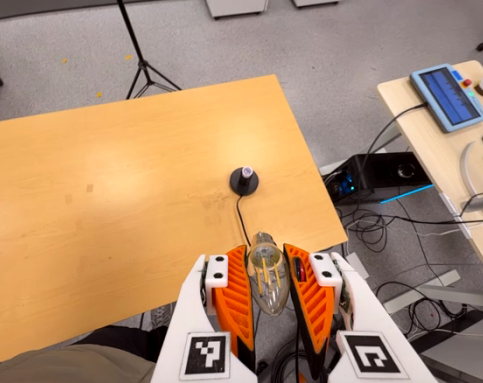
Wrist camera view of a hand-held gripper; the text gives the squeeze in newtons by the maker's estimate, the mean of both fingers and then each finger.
{"total": 18.6, "left": 19.9, "right": 17.2}